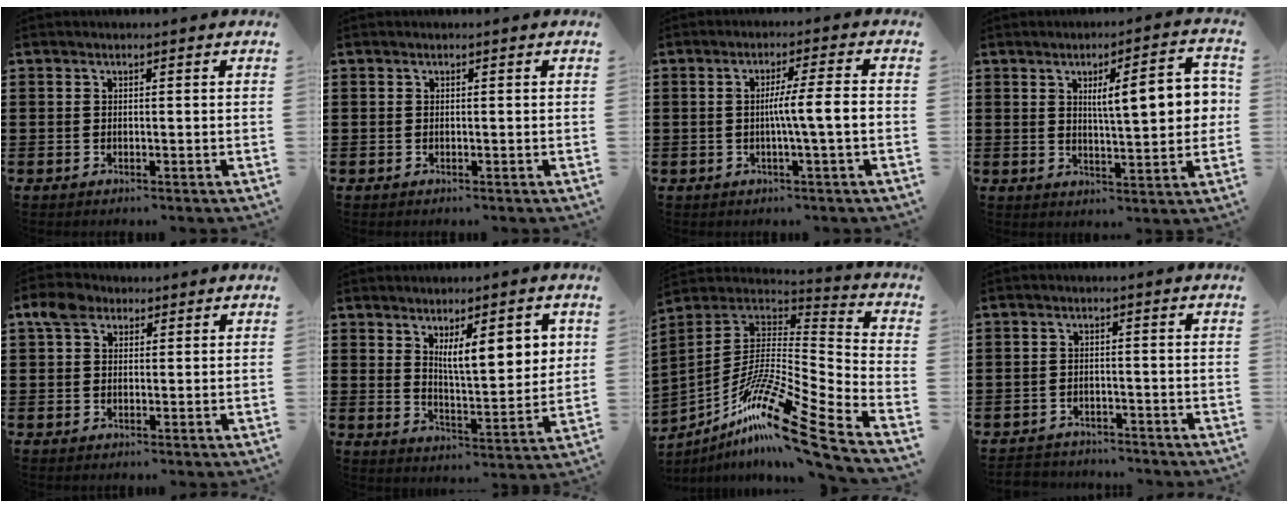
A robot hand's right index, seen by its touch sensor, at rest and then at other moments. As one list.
[{"total": 0.0}, {"total": 5.2, "force": [-0.6, -0.2, 5.1], "torque": [-0.093, -0.004, -0.016]}, {"total": 9.4, "force": [2.1, 2.4, 8.9], "torque": [-0.135, 0.001, 0.024]}, {"total": 4.0, "force": [2.1, 2.7, 2.0], "torque": [-0.052, 0.012, 0.037]}, {"total": 8.4, "force": [3.3, 2.7, 7.2], "torque": [-0.121, -0.004, 0.051]}, {"total": 16.7, "force": [-11.6, 1.0, 11.9], "torque": [-0.219, 0.014, -0.216]}, {"total": 2.3, "force": [-2.2, 0.5, -0.2], "torque": [-0.003, 0.002, -0.051]}]